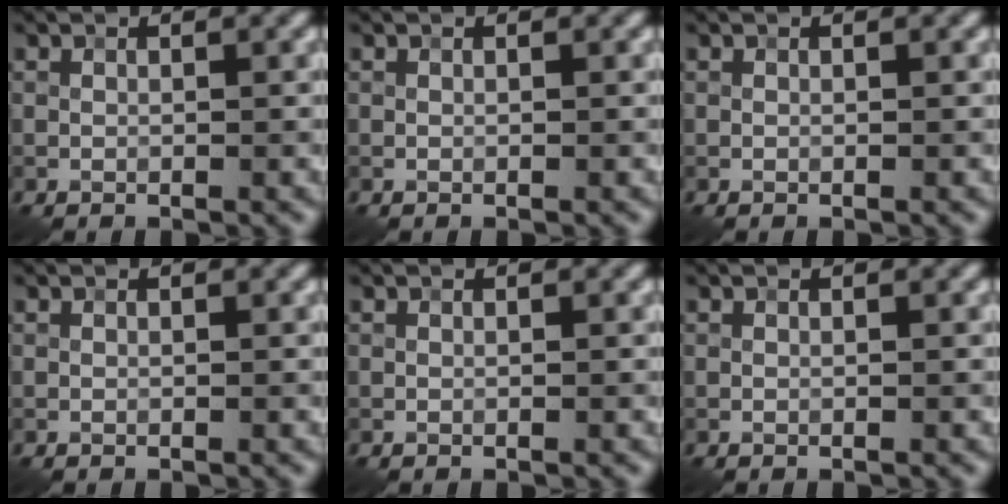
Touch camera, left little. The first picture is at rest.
{"total": 0.0}
{"total": 0.0}
{"total": 0.0}
{"total": 0.0}
{"total": 0.0}